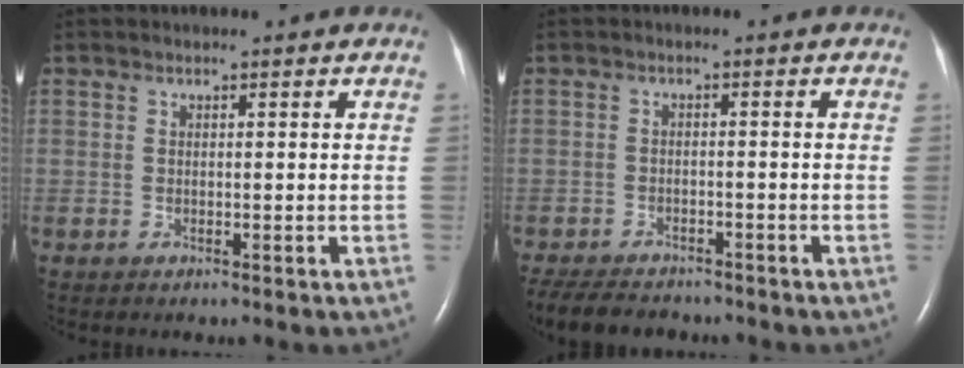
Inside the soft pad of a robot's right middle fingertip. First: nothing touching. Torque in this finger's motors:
{"motor_torque": [0.54, -0.54, 0.03, 0.01]}